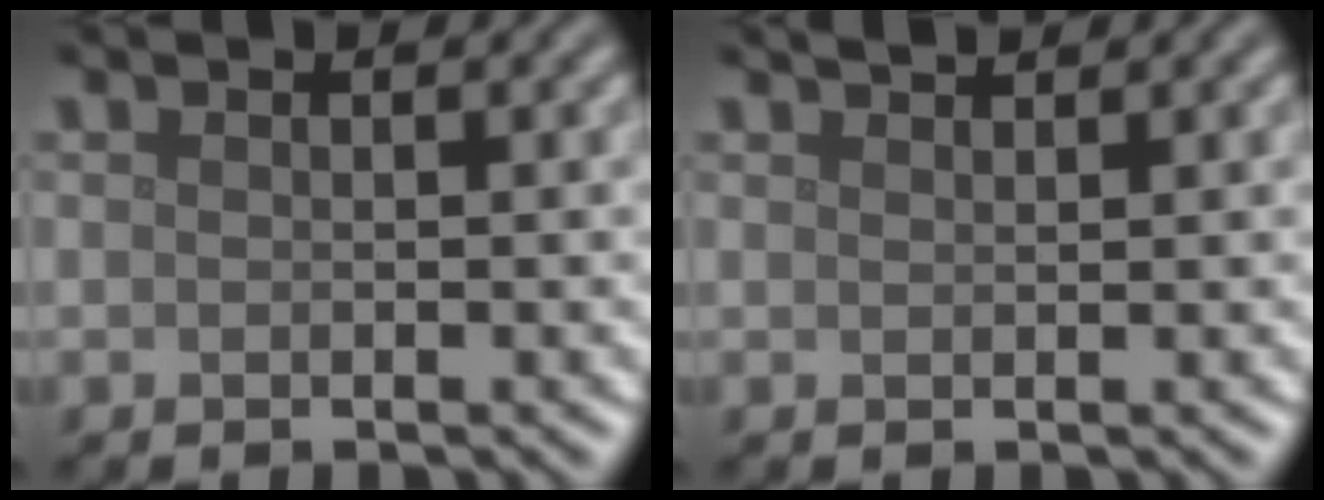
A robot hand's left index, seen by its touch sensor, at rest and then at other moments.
{"total": 1.1, "force": [1.0, 0.1, 0.3], "torque": [-0.005, -0.001, 0.014]}